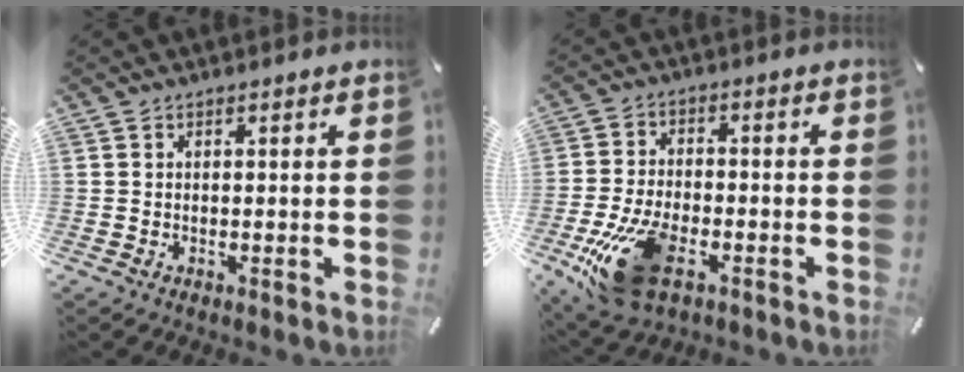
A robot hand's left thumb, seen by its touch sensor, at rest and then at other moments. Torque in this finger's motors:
{"motor_torque": [0.26, 1.05, 0.49, -0.03, 0.34]}